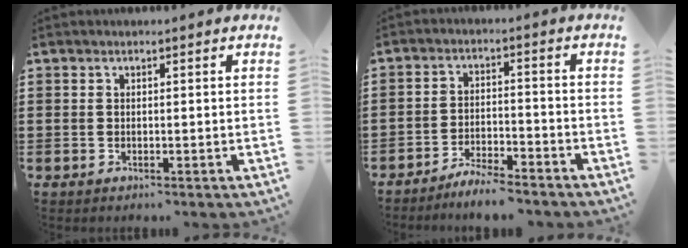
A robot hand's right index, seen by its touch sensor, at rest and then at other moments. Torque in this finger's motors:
{"motor_torque": [0.26, 0.25, 0.10, 0.06]}